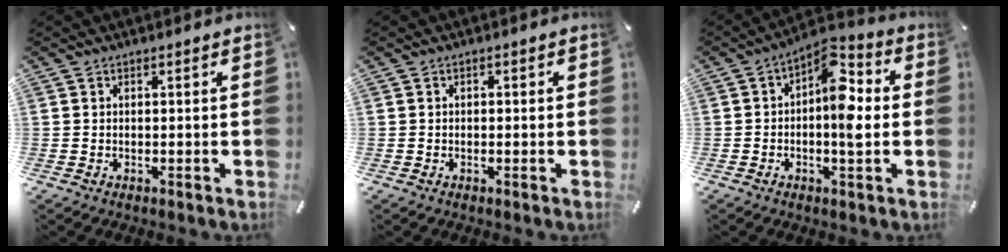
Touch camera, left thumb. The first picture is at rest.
{"total": 0.6, "force": [-0.3, 0.4, 0.2], "torque": [-0.003, 0.001, -0.007]}
{"total": 9.9, "force": [0.0, 4.5, 8.8], "torque": [-0.123, -0.003, 0.000]}